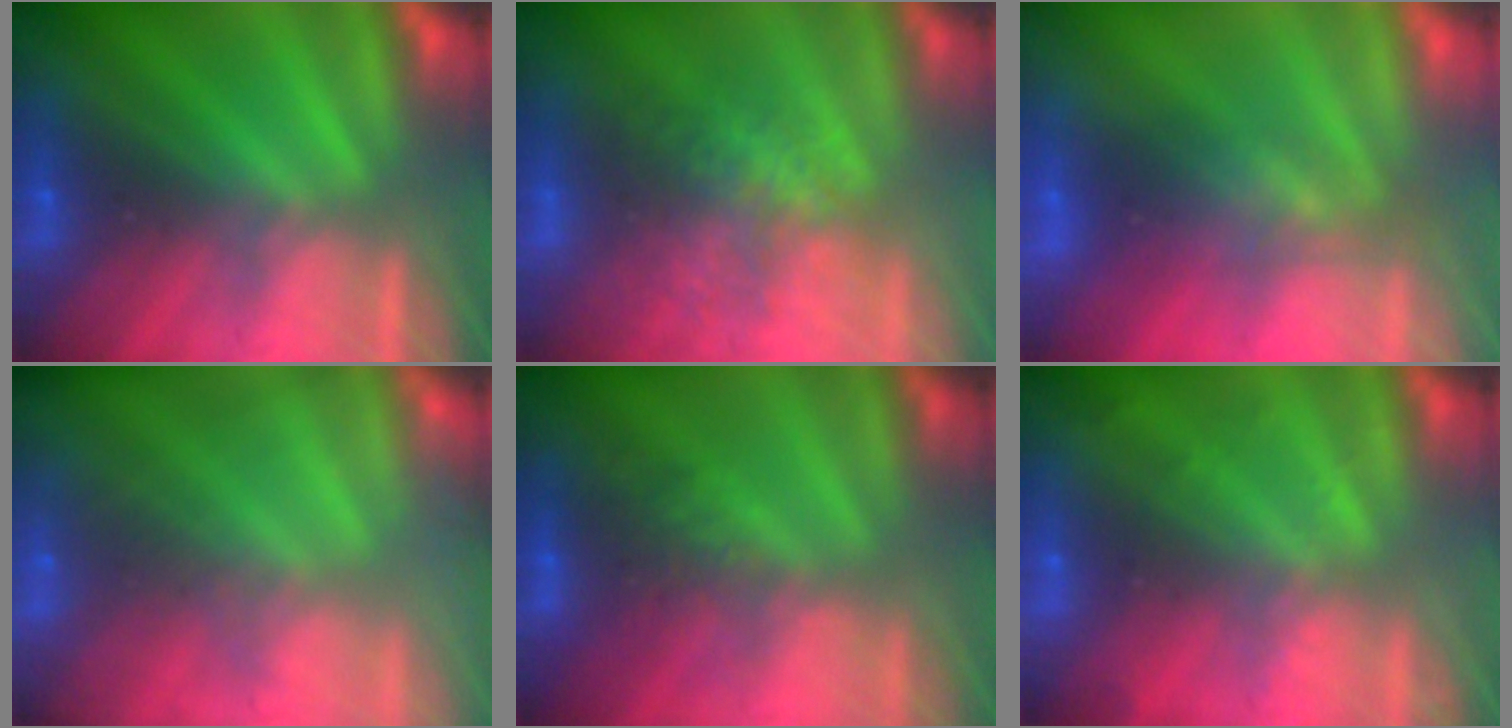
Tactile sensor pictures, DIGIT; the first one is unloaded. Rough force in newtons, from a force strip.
{"total": 3.4}
{"total": 2.7}
{"total": 7.7}
{"total": 2.7}
{"total": 2.1}